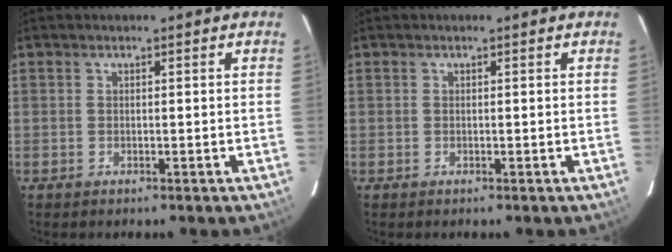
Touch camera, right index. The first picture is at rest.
{"total": 0.0}